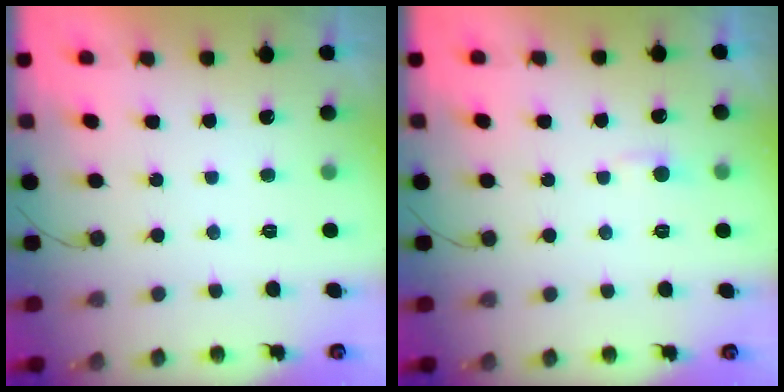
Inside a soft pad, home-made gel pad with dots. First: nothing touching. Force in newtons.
{"total": 3.4, "press": 3.3, "slide": 0.5}